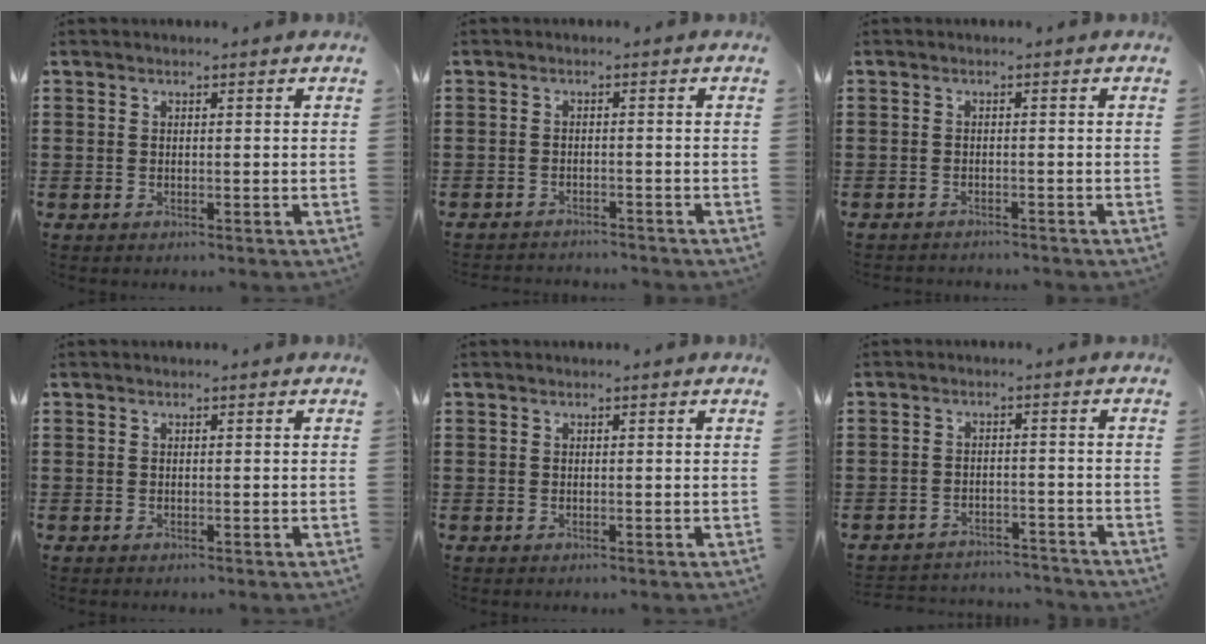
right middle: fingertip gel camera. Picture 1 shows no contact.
{"total": 1.7, "force": [-1.7, 0.1, 0.0], "torque": [-0.006, 0.001, -0.037]}
{"total": 1.1, "force": [-1.1, 0.0, 0.0], "torque": [-0.003, 0.002, -0.023]}
{"total": 0.0}
{"total": 0.0}
{"total": 3.4, "force": [-3.3, 0.5, -0.3], "torque": [-0.002, 0.001, -0.074]}